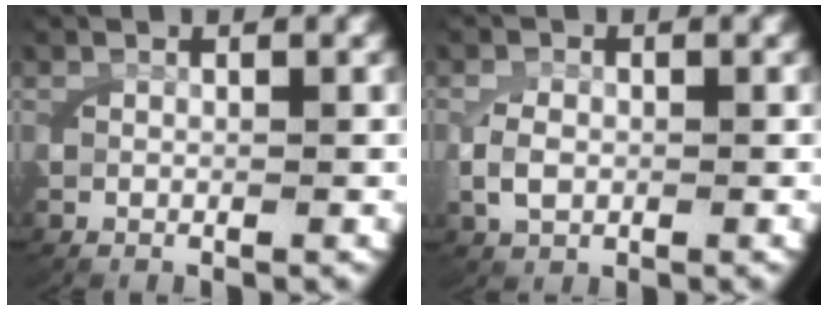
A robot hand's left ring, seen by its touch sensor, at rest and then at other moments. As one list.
[{"total": 1.8, "force": [-0.1, 1.3, 1.2], "torque": [-0.035, -0.006, 0.006]}]